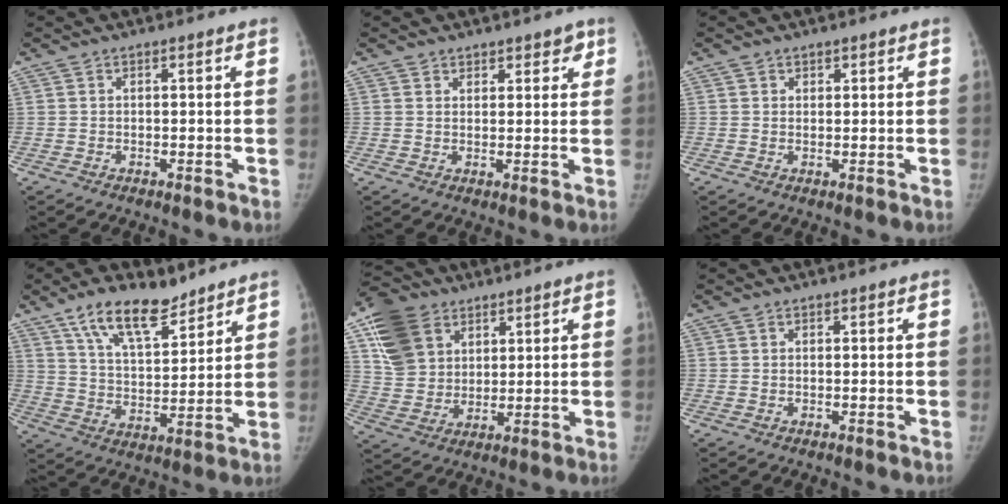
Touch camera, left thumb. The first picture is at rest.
{"total": 3.2, "force": [2.3, 2.1, 0.7], "torque": [0.028, -0.011, 0.028]}
{"total": 1.4, "force": [0.8, 1.1, 0.0], "torque": [0.020, -0.003, 0.006]}
{"total": 13.6, "force": [9.5, 5.7, 7.8], "torque": [-0.108, -0.053, 0.172]}
{"total": 13.3, "force": [6.3, 10.0, 6.1], "torque": [-0.098, -0.011, 0.121]}
{"total": 0.0}